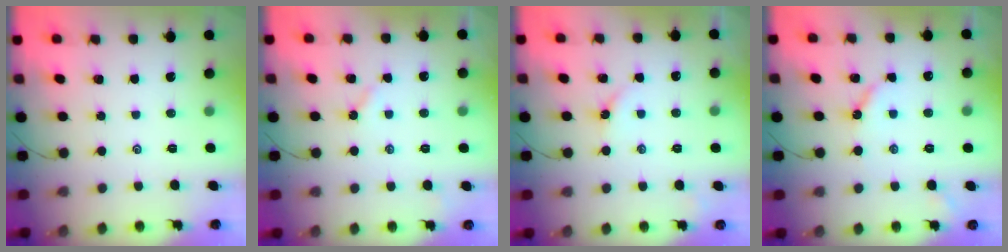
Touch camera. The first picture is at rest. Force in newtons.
{"total": 2.2, "press": 2.2, "slide": 0.4}
{"total": 2.3, "press": 2.3, "slide": 0.4}
{"total": 5.0, "press": 5.0, "slide": 0.5}